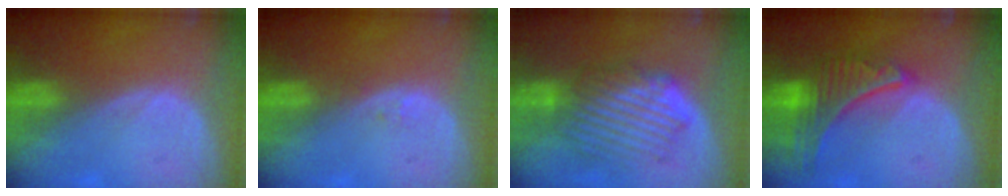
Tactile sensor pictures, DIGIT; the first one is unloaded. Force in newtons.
{"total": 0.6, "press": 0.6, "slide": 0.1}
{"total": 8.4, "press": 7.8, "slide": 3.1}
{"total": 9.1, "press": 8.0, "slide": 4.3}